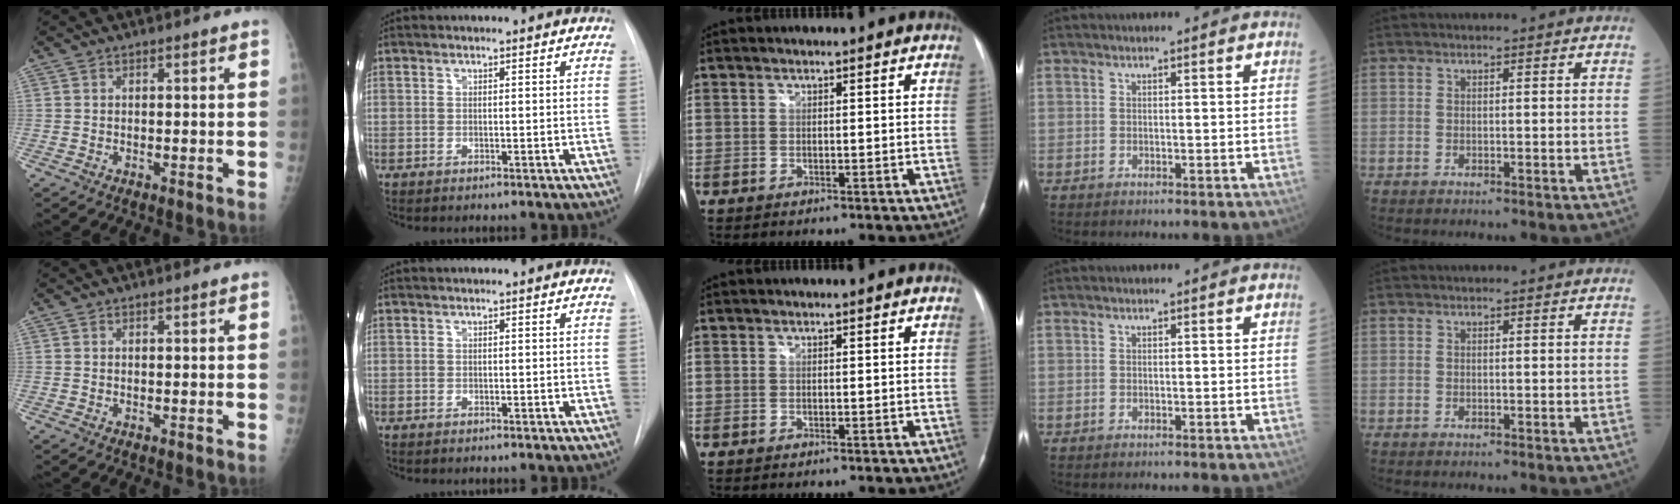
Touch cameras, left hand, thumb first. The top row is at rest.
{}